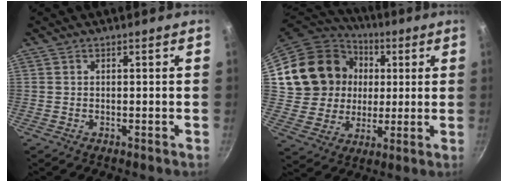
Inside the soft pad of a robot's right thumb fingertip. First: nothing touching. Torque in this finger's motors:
{"motor_torque": [-1.12, 2.82, 0.96, -0.54, 0.79]}